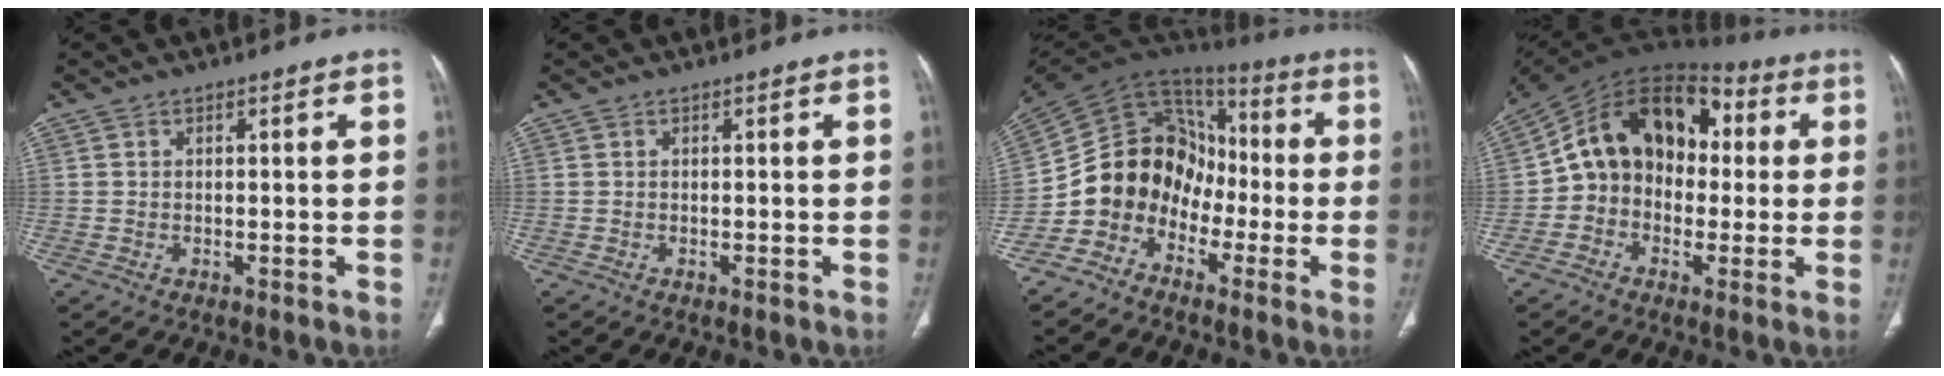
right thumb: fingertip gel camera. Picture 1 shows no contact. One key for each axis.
{"total": 0.0}
{"total": 14.2, "fx": -5.4, "fy": 11.5, "fz": 6.4, "tx": -0.075, "ty": 0.085, "tz": -0.107}
{"total": 16.6, "fx": 1.1, "fy": 12.7, "fz": 10.7, "tx": -0.137, "ty": 0.047, "tz": 0.005}